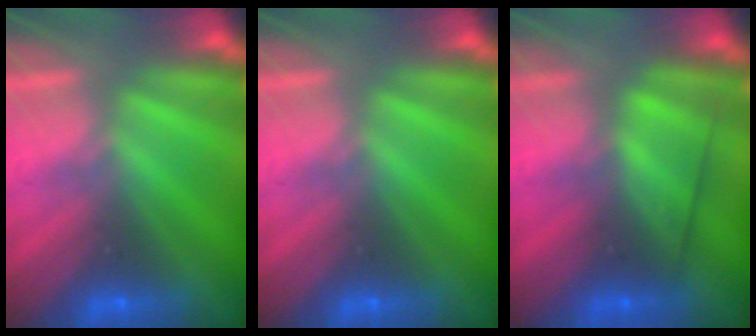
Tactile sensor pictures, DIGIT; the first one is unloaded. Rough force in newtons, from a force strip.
{"total": 0.0}
{"total": 2.6}